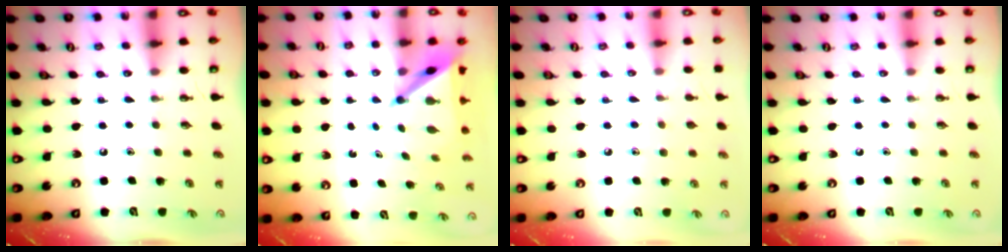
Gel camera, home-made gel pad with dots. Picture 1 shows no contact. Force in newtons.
{"total": 5.8, "press": 5.8, "slide": 0.4}
{"total": 6.0, "press": 5.9, "slide": 0.7}
{"total": 0.0}